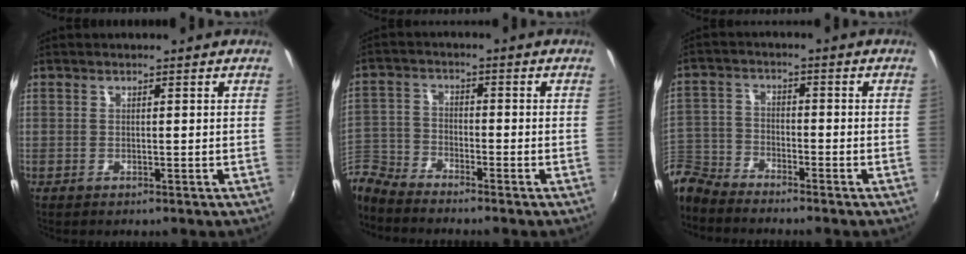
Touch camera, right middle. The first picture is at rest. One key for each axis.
{"total": 6.2, "fx": -5.8, "fy": 2.0, "fz": 1.1, "tx": -0.032, "ty": 0.008, "tz": -0.130}
{"total": 7.8, "fx": -7.1, "fy": 2.9, "fz": 1.7, "tx": -0.050, "ty": 0.008, "tz": -0.151}